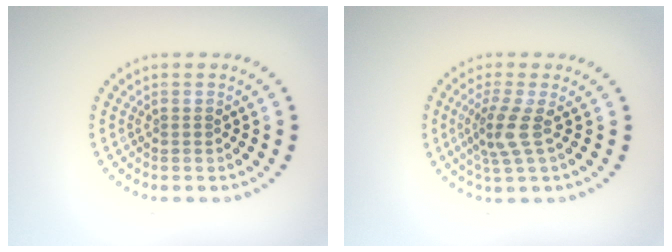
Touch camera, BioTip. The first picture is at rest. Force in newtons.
{"total": 2.7, "press": 2.1, "slide": 1.8}